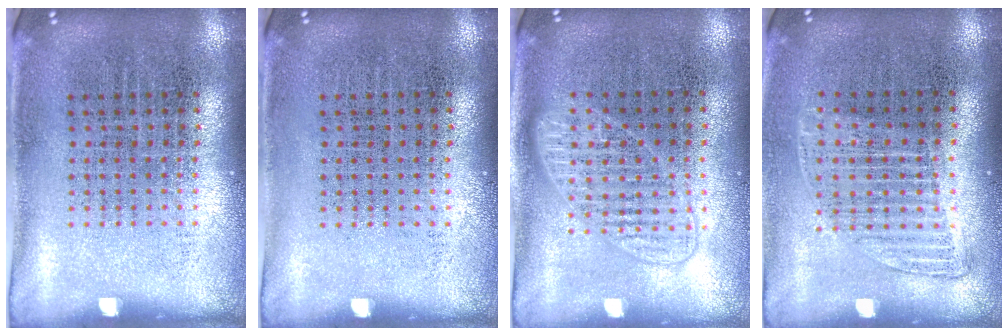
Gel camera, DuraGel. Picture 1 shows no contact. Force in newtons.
{"total": 0.0}
{"total": 1.2, "press": 1.2, "slide": 0.2}
{"total": 1.2, "press": 1.0, "slide": 0.6}